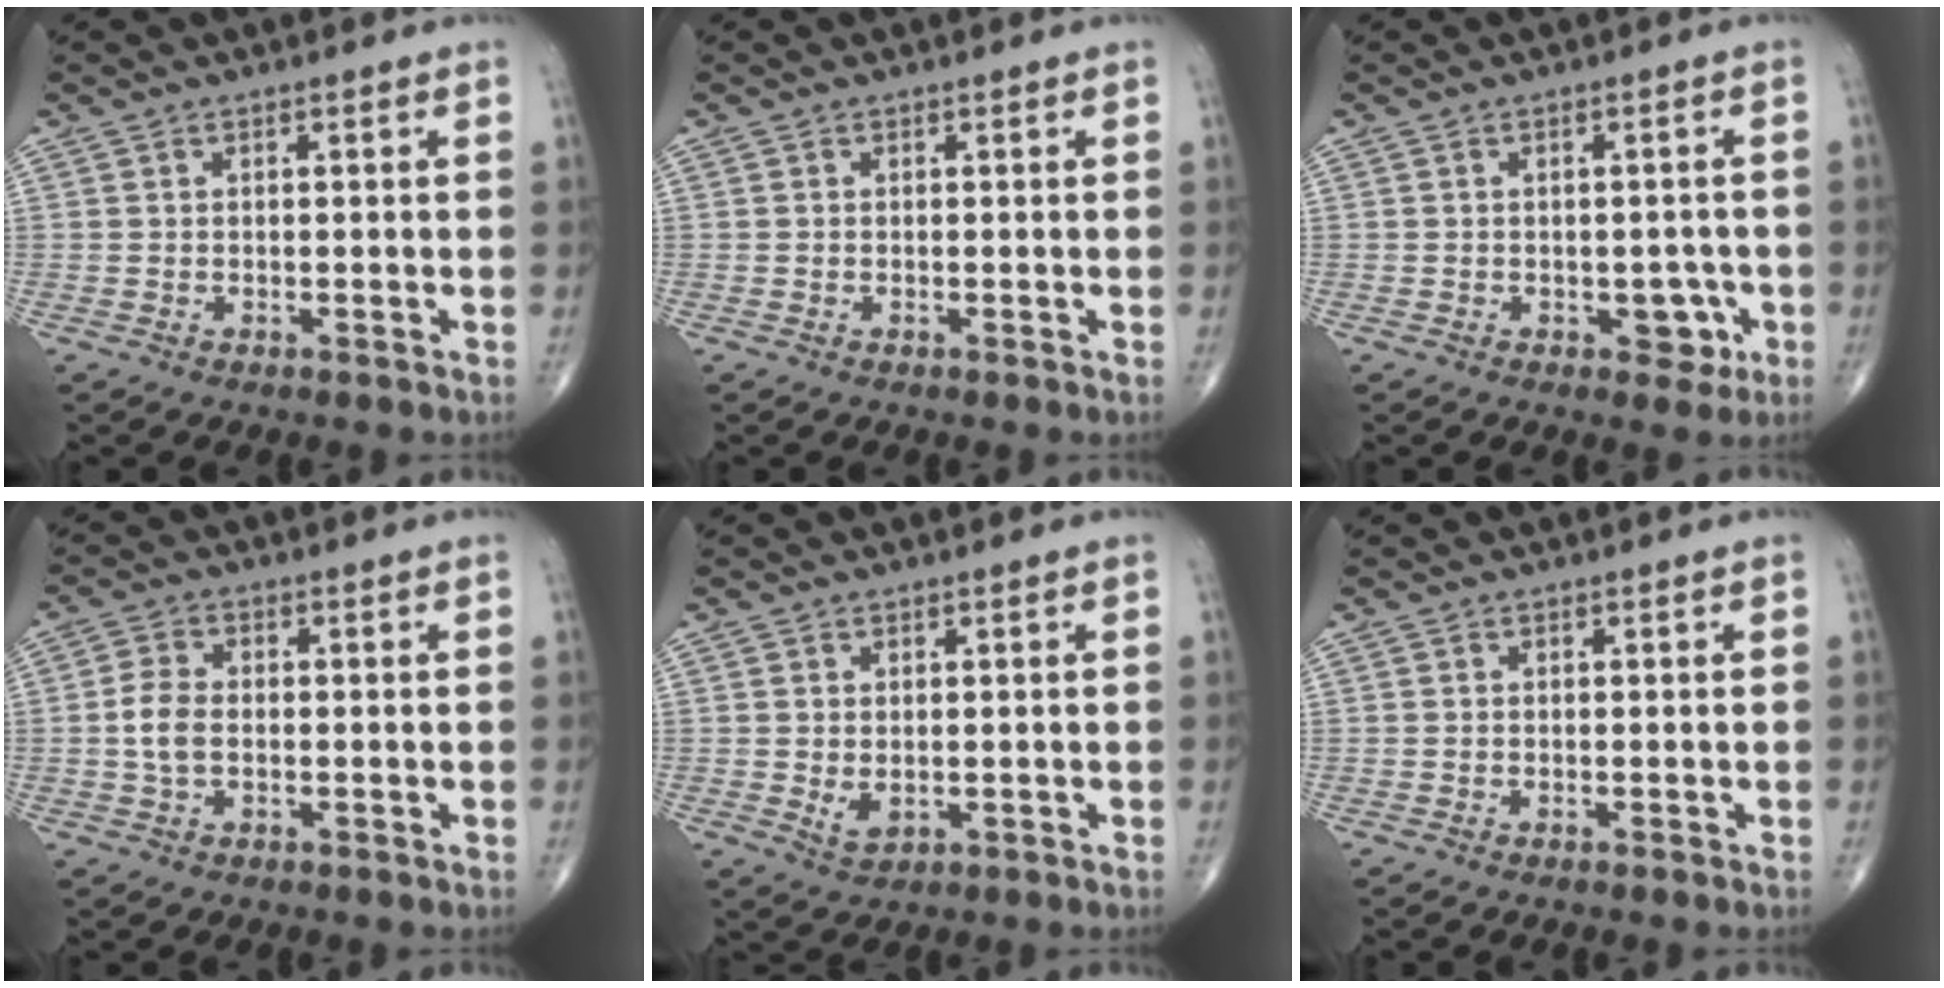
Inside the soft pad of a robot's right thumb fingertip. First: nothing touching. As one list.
[{"total": 0.0}, {"total": 4.0, "force": [-1.3, 2.7, 2.7], "torque": [-0.007, 0.005, -0.014]}, {"total": 4.7, "force": [-0.3, 2.9, 3.7], "torque": [-0.078, 0.007, -0.011]}, {"total": 2.7, "force": [0.0, 1.7, 2.1], "torque": [-0.032, -0.009, 0.008]}, {"total": 0.0}]